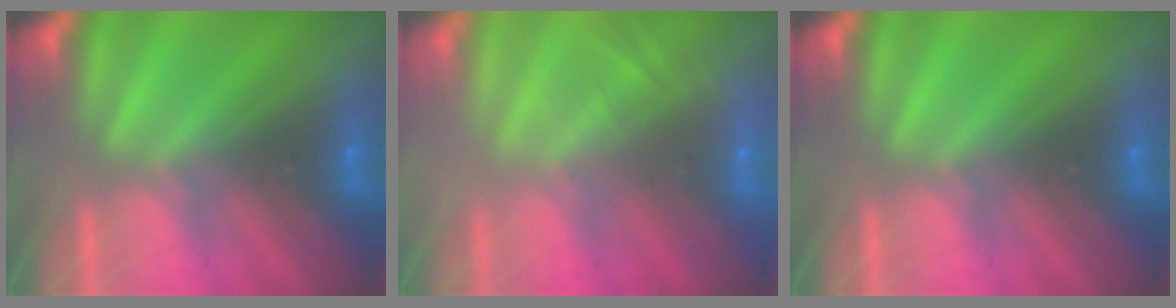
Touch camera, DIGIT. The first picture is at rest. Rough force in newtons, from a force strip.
{"total": 2.0}
{"total": 0.0}